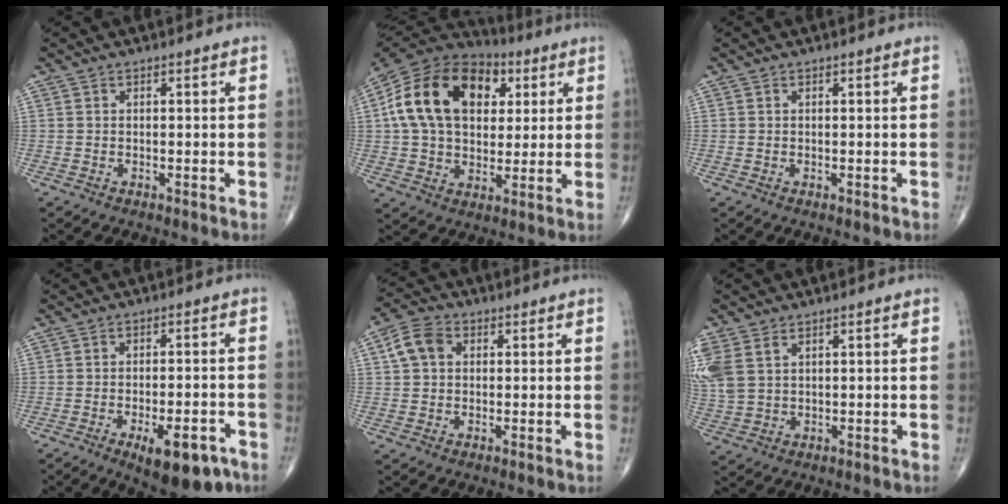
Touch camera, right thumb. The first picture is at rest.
{"total": 22.5, "force": [5.7, 15.1, 15.7], "torque": [-0.267, 0.016, 0.090]}
{"total": 0.0}
{"total": 11.1, "force": [-5.9, 4.4, 8.3], "torque": [-0.101, 0.017, -0.076]}
{"total": 5.7, "force": [1.1, 4.5, 3.3], "torque": [-0.055, 0.012, 0.014]}
{"total": 9.6, "force": [3.7, 6.4, 6.1], "torque": [-0.170, 0.003, 0.087]}